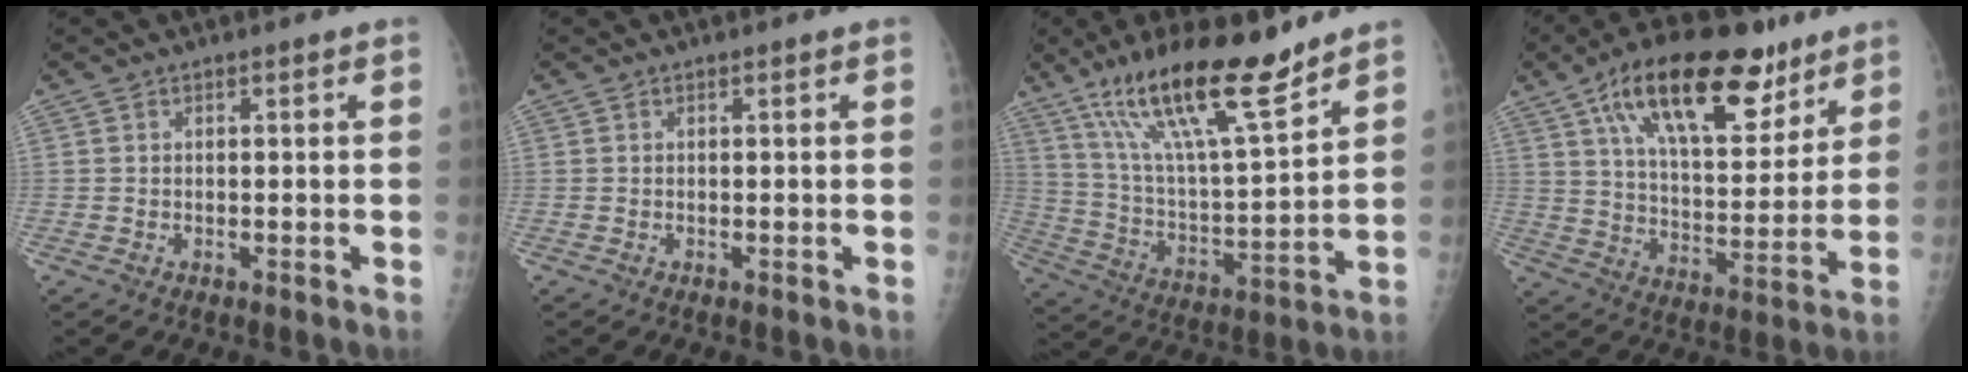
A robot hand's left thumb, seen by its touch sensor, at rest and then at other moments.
{"total": 0.0}
{"total": 20.1, "force": [14.2, 4.1, 13.6], "torque": [-0.218, -0.069, 0.253]}
{"total": 23.3, "force": [13.3, 10.4, 16.1], "torque": [-0.224, -0.032, 0.220]}